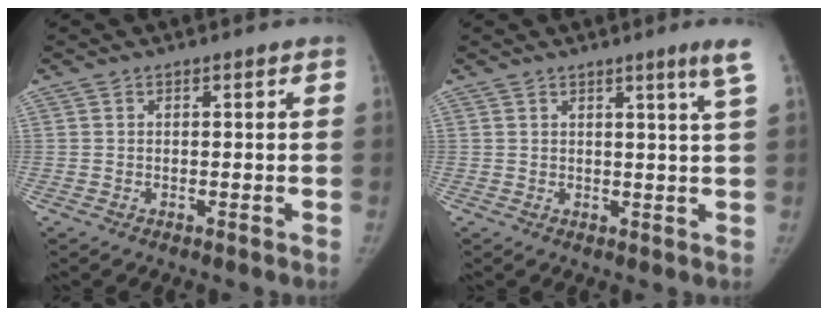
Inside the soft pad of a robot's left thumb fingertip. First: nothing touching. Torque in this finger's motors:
{"motor_torque": [0.25, -0.29, 0.43, -0.40, 0.01]}